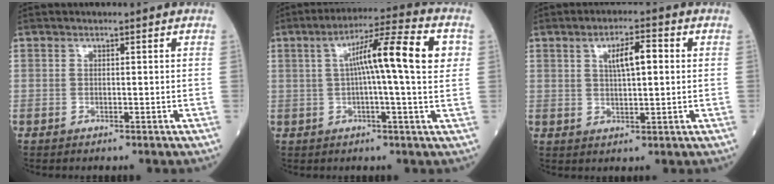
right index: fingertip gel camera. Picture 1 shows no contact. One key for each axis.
{"total": 12.8, "fx": 2.4, "fy": 0.2, "fz": 12.6, "tx": -0.200, "ty": 0.029, "tz": 0.032}
{"total": 5.5, "fx": 1.5, "fy": 1.3, "fz": 5.1, "tx": -0.089, "ty": 0.008, "tz": 0.026}